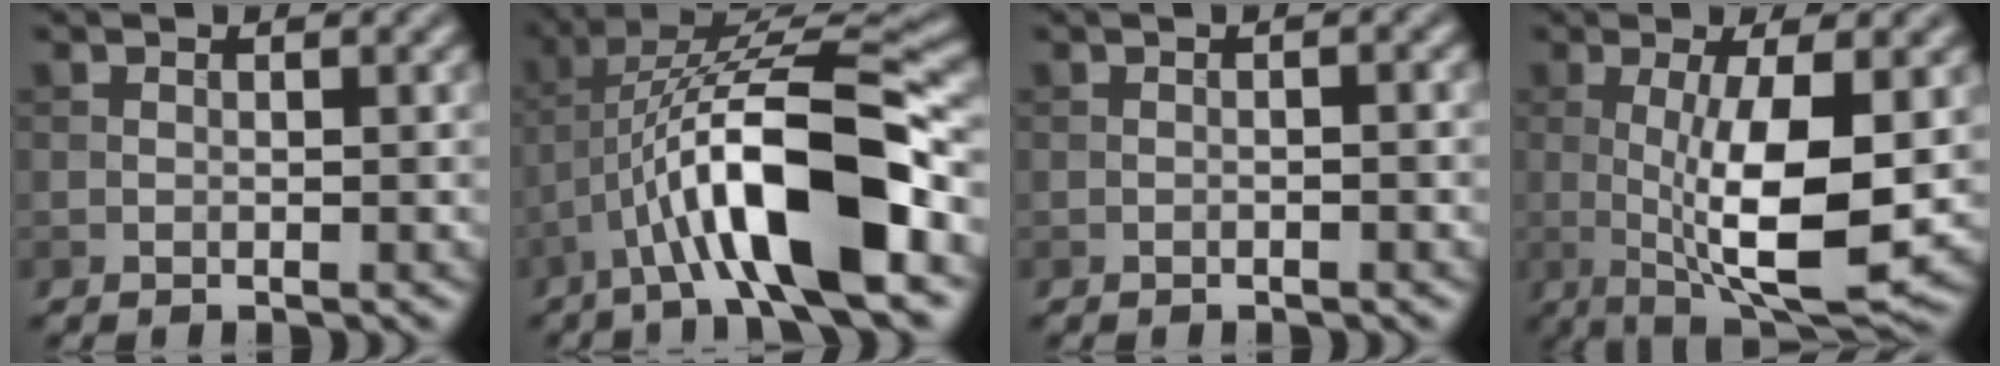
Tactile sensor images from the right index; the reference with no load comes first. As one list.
[{"total": 11.7, "force": [-4.2, 3.1, 10.4], "torque": [-0.185, 0.017, -0.072]}, {"total": 0.8, "force": [-0.2, 0.1, 0.7], "torque": [-0.015, -0.002, -0.009]}, {"total": 9.2, "force": [-0.2, 2.3, 8.9], "torque": [-0.144, -0.014, 0.003]}]